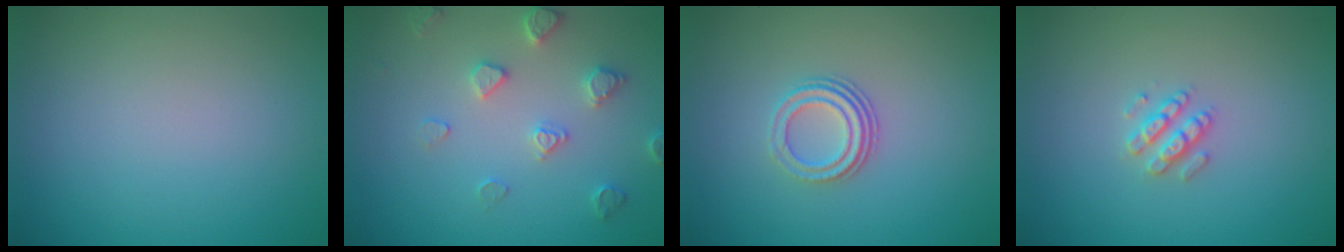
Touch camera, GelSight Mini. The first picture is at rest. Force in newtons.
{"total": 2.9, "press": 2.8, "slide": 0.7}
{"total": 2.9, "press": 2.0, "slide": 2.0}
{"total": 2.1, "press": 2.0, "slide": 0.5}